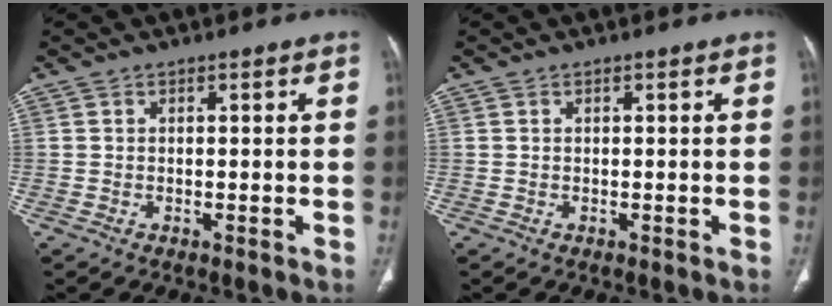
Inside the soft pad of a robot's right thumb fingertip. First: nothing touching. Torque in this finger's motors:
{"motor_torque": [0.06, 0.04, -0.01, -0.15, 0.08]}